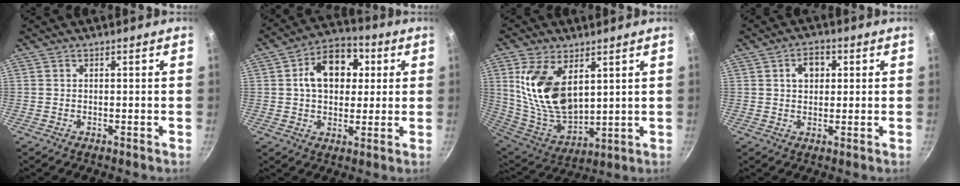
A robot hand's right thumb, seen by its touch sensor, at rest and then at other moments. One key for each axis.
{"total": 13.2, "fx": 2.8, "fy": 9.4, "fz": 8.8, "tx": -0.095, "ty": 0.013, "tz": 0.030}
{"total": 17.0, "fx": 5.5, "fy": 9.6, "fz": 13.0, "tx": -0.231, "ty": -0.047, "tz": 0.122}
{"total": 5.1, "fx": 1.4, "fy": 3.6, "fz": 3.4, "tx": -0.030, "ty": 0.004, "tz": 0.018}